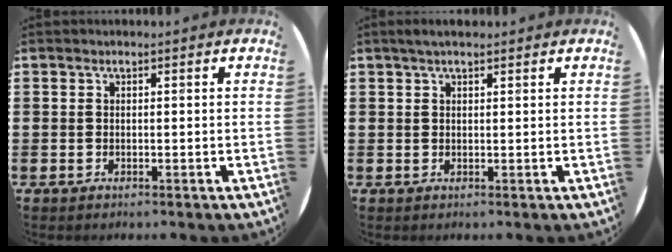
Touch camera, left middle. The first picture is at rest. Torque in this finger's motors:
{"motor_torque": [0.69, -0.65, 0.03, 0.05]}